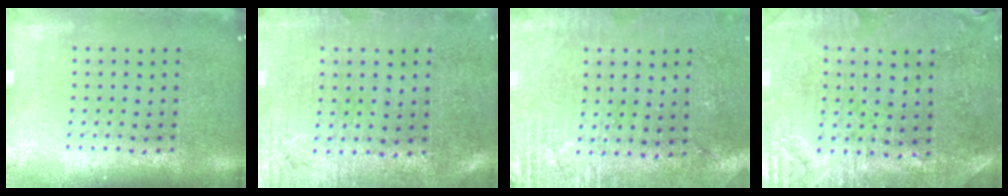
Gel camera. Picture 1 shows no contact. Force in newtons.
{"total": 0.5, "press": 0.2, "slide": 0.5}
{"total": 2.8, "press": 2.5, "slide": 1.2}
{"total": 0.8, "press": 0.6, "slide": 0.5}